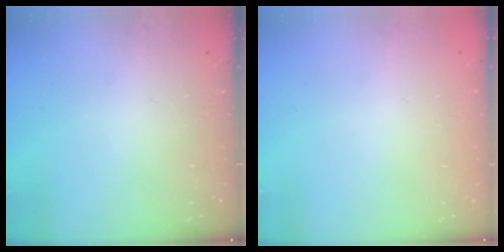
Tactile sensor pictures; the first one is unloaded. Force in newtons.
{"total": 0.0}